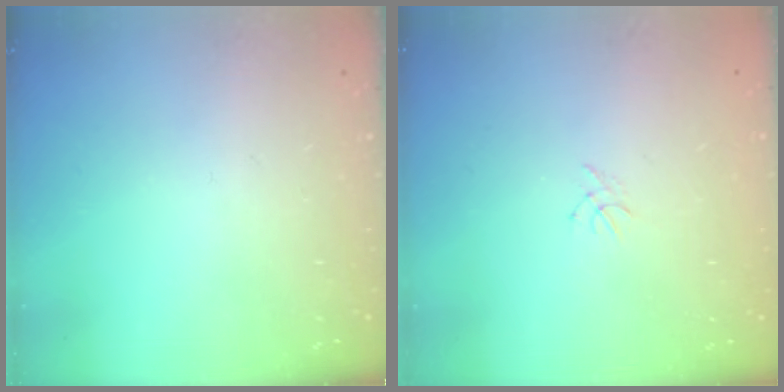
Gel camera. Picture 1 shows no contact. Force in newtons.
{"total": 0.5, "press": 0.4, "slide": 0.3}